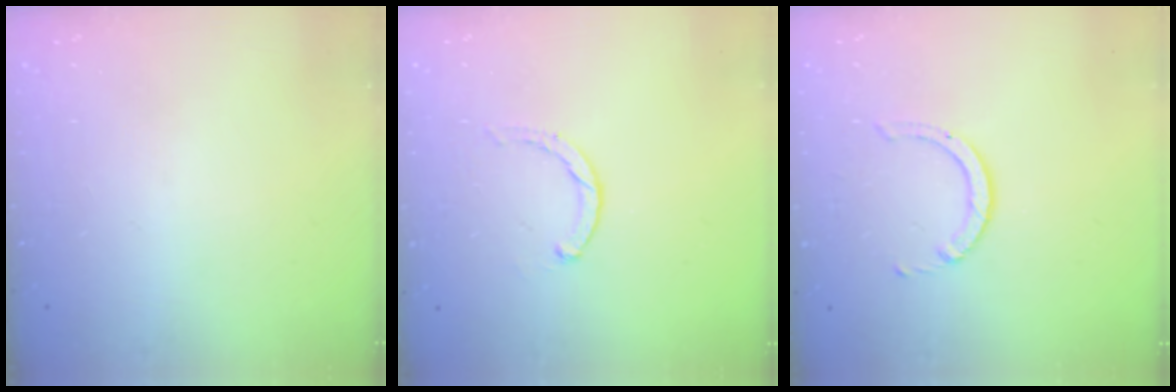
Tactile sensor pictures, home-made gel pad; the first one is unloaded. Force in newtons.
{"total": 0.6, "press": 0.6, "slide": 0.2}
{"total": 2.3, "press": 2.3, "slide": 0.3}